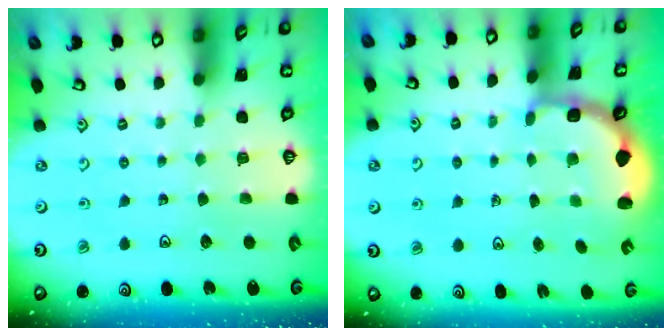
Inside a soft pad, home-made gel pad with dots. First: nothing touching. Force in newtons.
{"total": 2.8, "press": 2.3, "slide": 1.7}